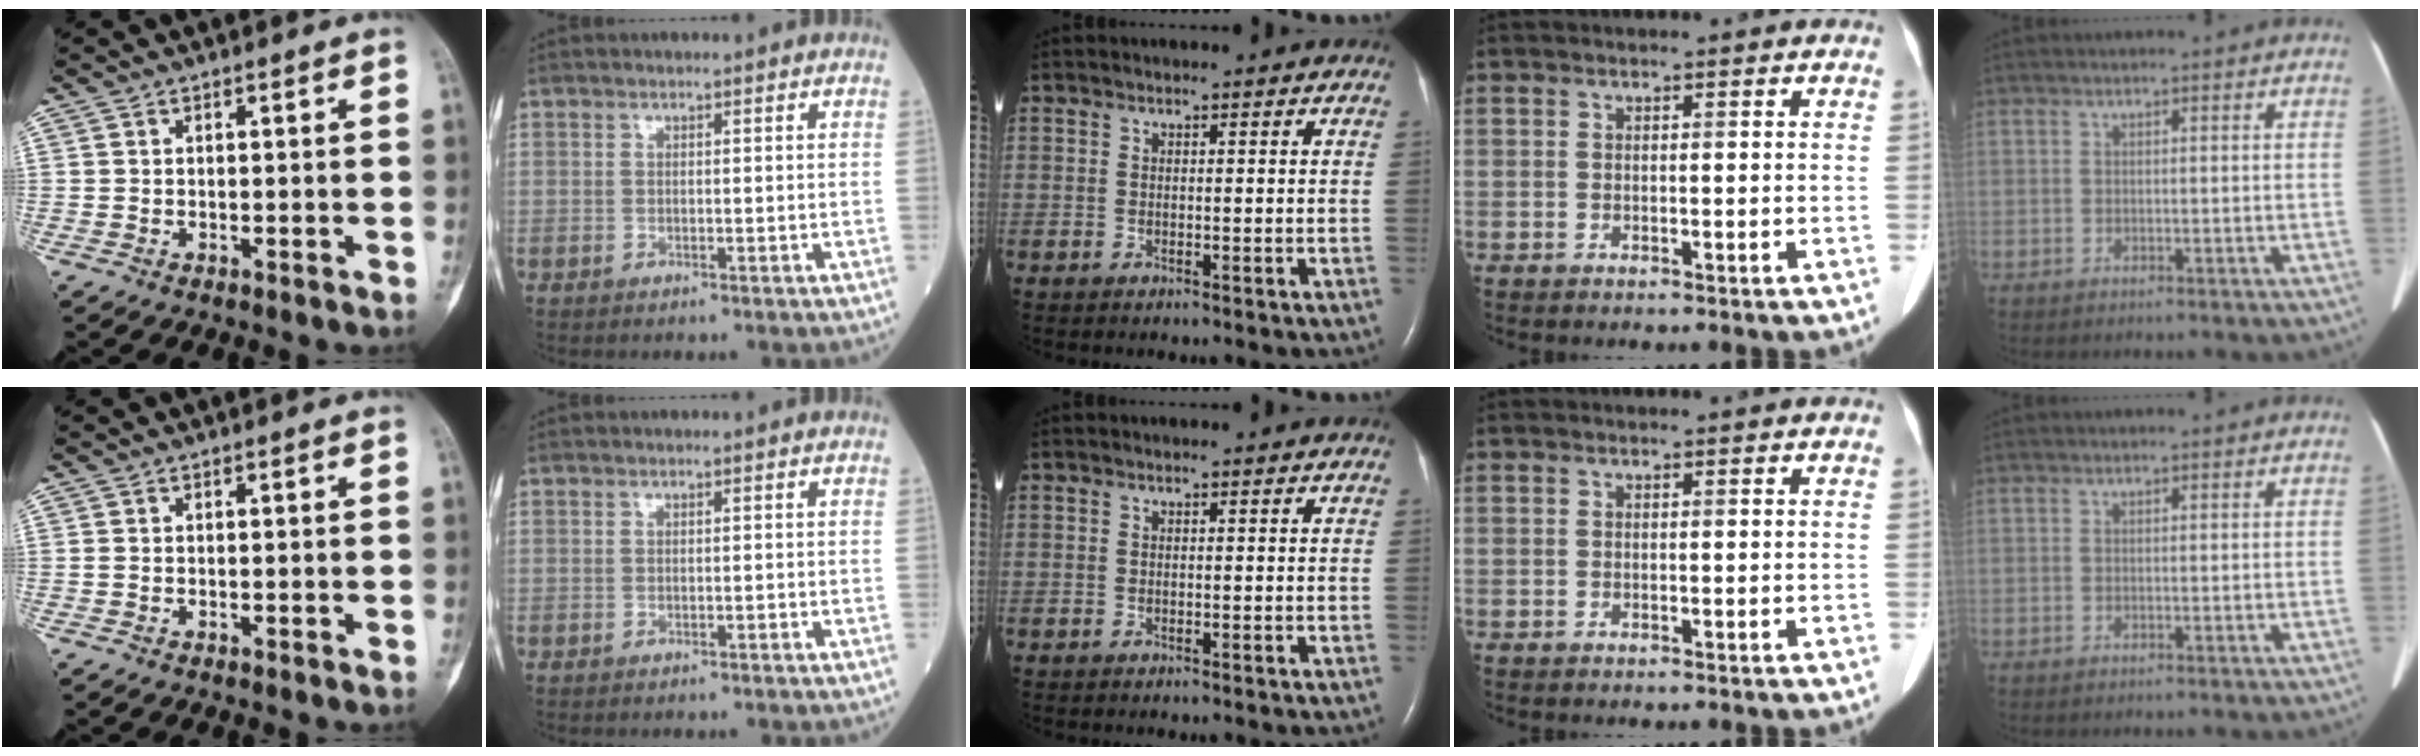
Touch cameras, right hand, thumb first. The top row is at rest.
{}